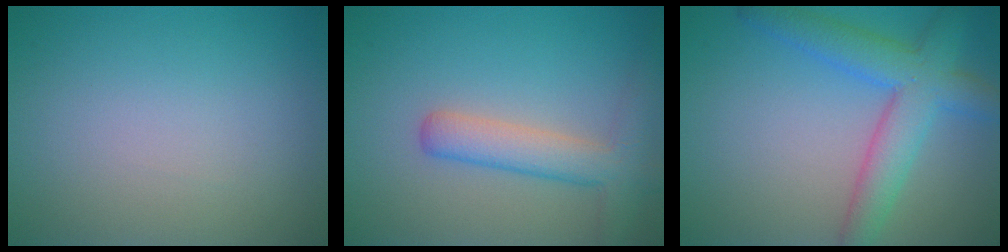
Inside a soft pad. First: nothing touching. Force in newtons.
{"total": 4.1, "press": 4.1, "slide": 0.2}
{"total": 5.7, "press": 5.7, "slide": 0.2}